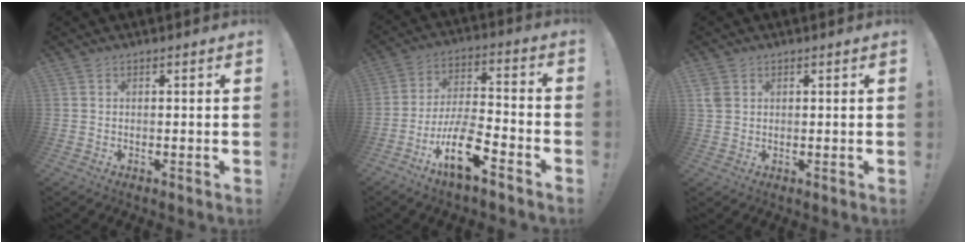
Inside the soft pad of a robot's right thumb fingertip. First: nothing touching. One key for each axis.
{"total": 10.1, "fx": -5.6, "fy": 2.5, "fz": 8.0, "tx": -0.140, "ty": 0.022, "tz": -0.095}
{"total": 3.3, "fx": 1.4, "fy": 2.6, "fz": 1.5, "tx": -0.029, "ty": 0.005, "tz": 0.030}